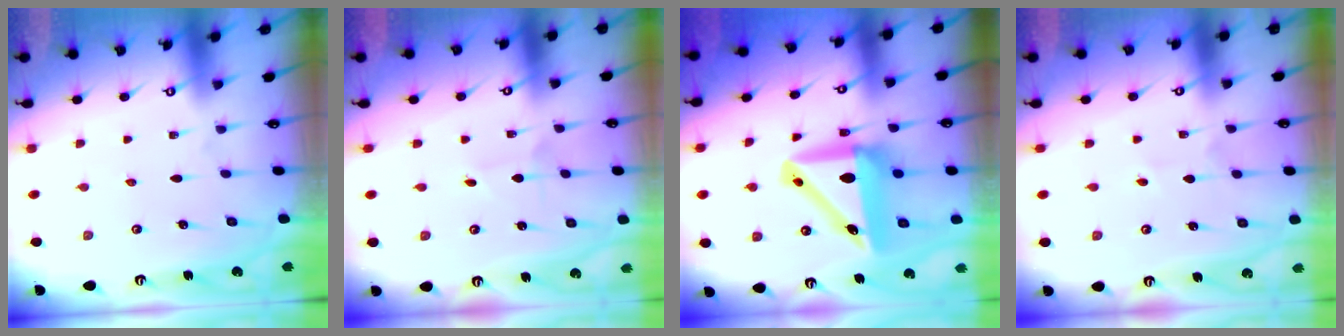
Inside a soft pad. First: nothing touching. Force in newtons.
{"total": 1.1, "press": 1.1, "slide": 0.1}
{"total": 13.1, "press": 12.5, "slide": 3.8}
{"total": 1.9, "press": 1.9, "slide": 0.5}